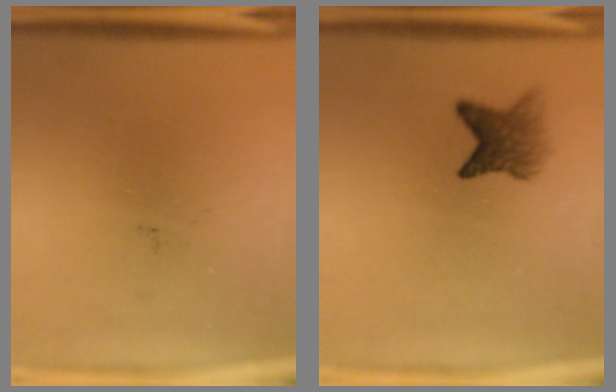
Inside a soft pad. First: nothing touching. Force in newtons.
{"total": 4.4}